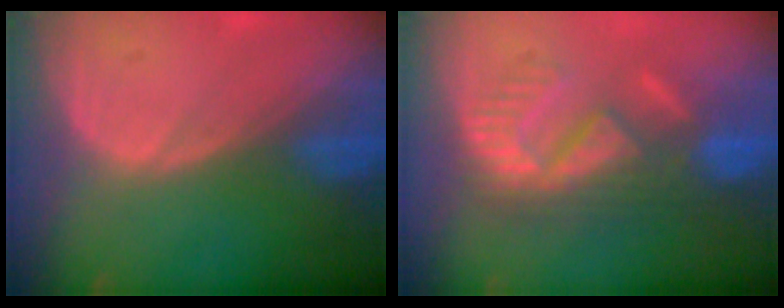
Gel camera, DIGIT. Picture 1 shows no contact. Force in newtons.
{"total": 8.8, "press": 8.7, "slide": 1.7}